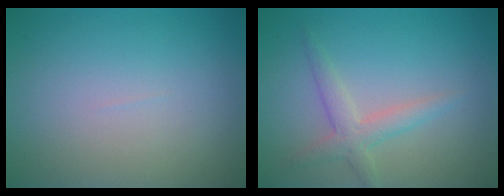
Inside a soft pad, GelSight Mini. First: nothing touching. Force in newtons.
{"total": 2.4, "press": 2.4, "slide": 0.1}